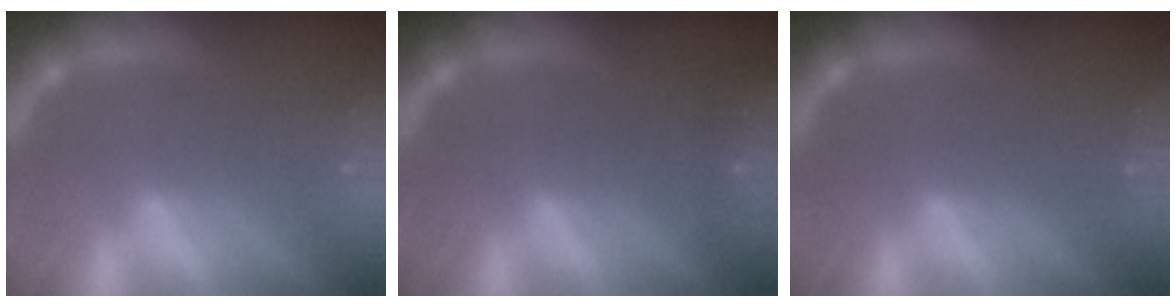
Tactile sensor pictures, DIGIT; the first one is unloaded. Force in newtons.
{"total": 0.9}
{"total": 0.0}